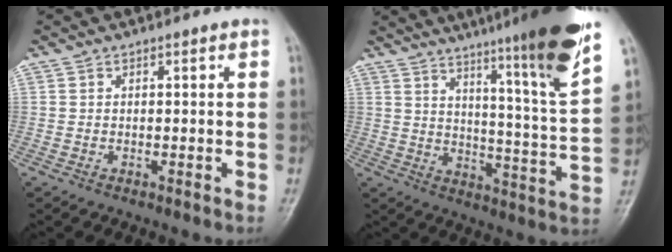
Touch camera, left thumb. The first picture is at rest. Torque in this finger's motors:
{"motor_torque": [2.63, 0.87, 1.63, -1.15, 0.48]}